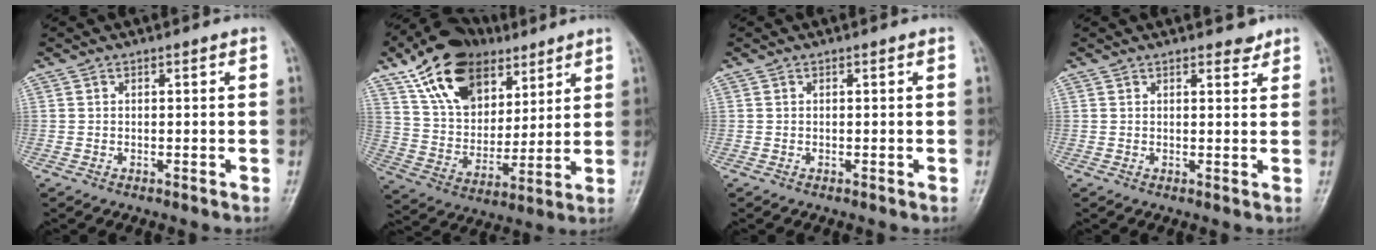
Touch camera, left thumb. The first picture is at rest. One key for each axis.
{"total": 19.6, "fx": 10.8, "fy": 12.5, "fz": 10.6, "tx": -0.147, "ty": -0.029, "tz": 0.192}
{"total": 0.0}
{"total": 1.9, "fx": 1.6, "fy": 0.8, "fz": 0.6, "tx": 0.003, "ty": -0.010, "tz": 0.017}